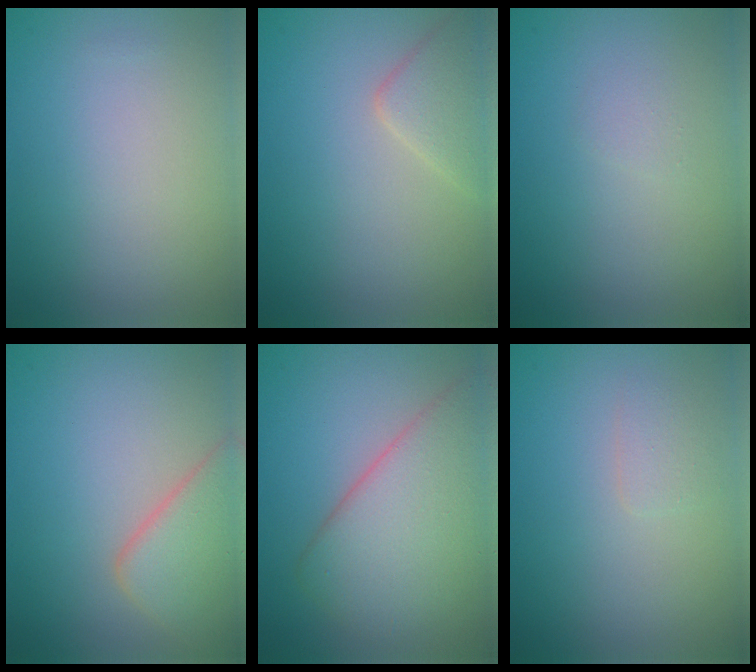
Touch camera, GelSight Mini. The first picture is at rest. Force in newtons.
{"total": 2.6, "press": 2.6, "slide": 0.1}
{"total": 0.6, "press": 0.6, "slide": 0.0}
{"total": 4.6, "press": 4.6, "slide": 0.2}
{"total": 6.6, "press": 6.6, "slide": 0.1}
{"total": 1.0, "press": 1.0, "slide": 0.1}